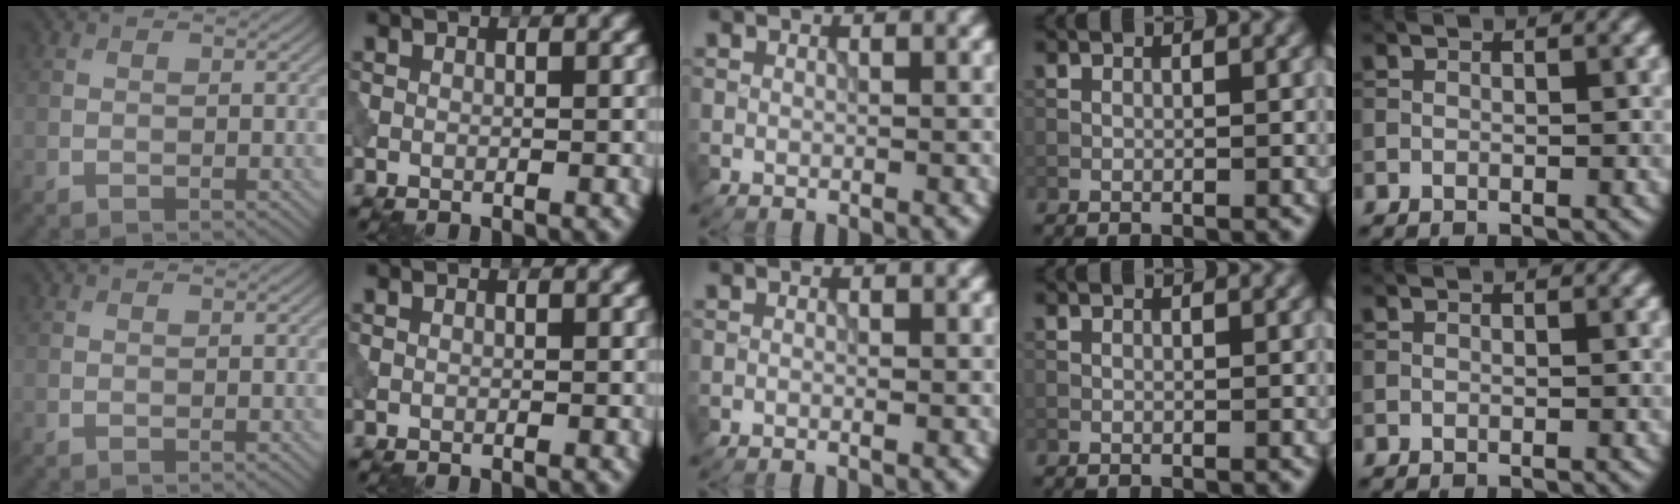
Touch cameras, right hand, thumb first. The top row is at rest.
{}